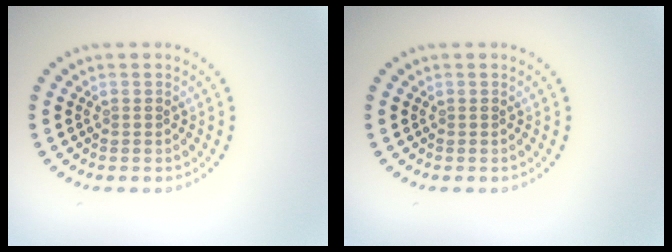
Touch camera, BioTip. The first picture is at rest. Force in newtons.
{"total": 0.0}